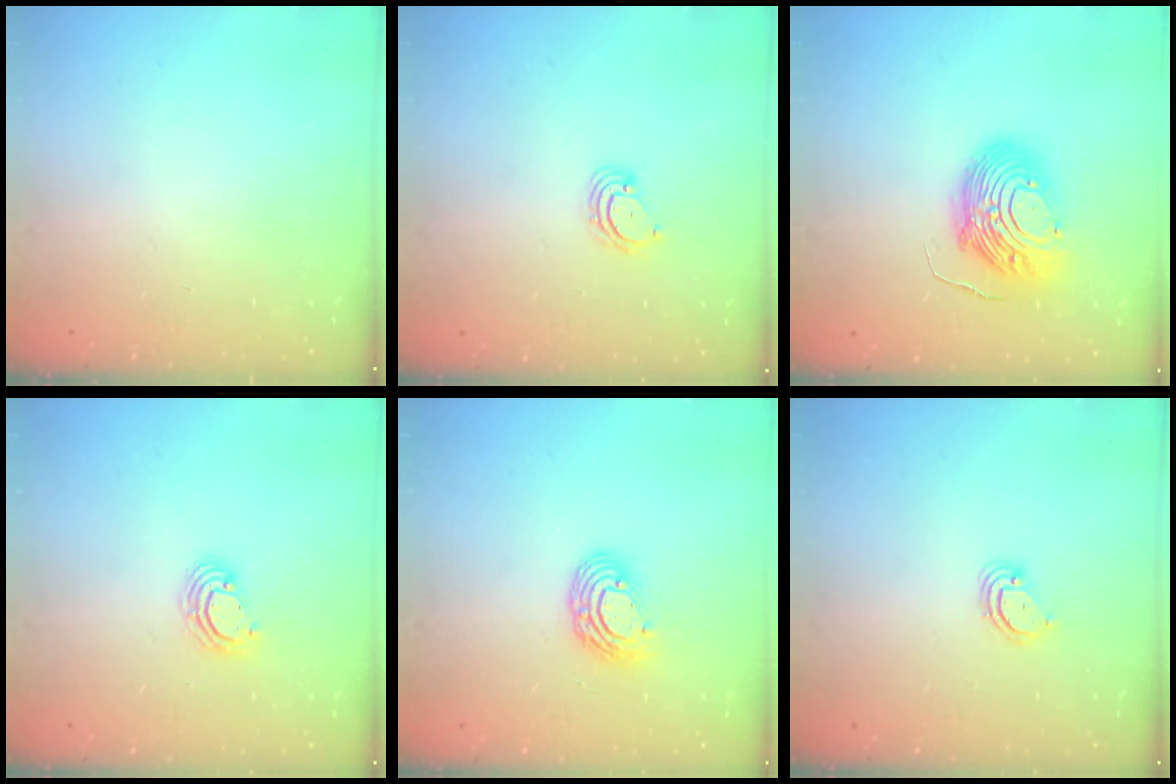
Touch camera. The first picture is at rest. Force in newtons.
{"total": 4.5, "press": 4.4, "slide": 0.5}
{"total": 14.9, "press": 14.9, "slide": 1.5}
{"total": 3.6, "press": 3.6, "slide": 0.2}
{"total": 9.5, "press": 9.5, "slide": 0.7}
{"total": 3.6, "press": 3.6, "slide": 0.3}